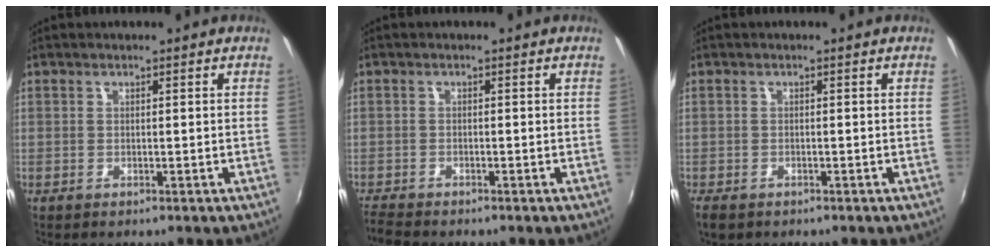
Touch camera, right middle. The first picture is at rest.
{"total": 3.1, "force": [-3.0, 0.3, 0.7], "torque": [-0.026, -0.018, -0.063]}
{"total": 2.5, "force": [-1.7, 1.4, 1.2], "torque": [-0.026, -0.011, -0.030]}